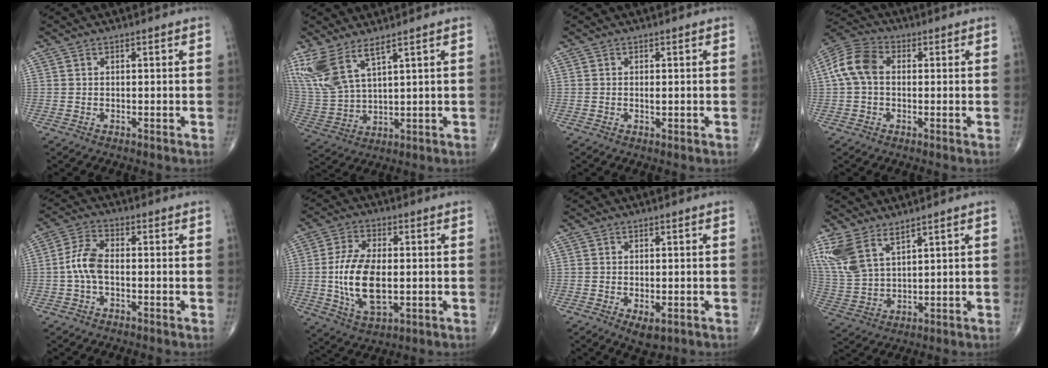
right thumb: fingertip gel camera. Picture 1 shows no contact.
{"total": 11.0, "force": [7.1, 3.6, 7.7], "torque": [-0.181, -0.029, 0.163]}
{"total": 1.5, "force": [0.0, 0.6, 1.4], "torque": [-0.025, -0.003, -0.001]}
{"total": 8.7, "force": [0.6, 6.1, 6.2], "torque": [-0.127, 0.028, 0.003]}
{"total": 6.0, "force": [-0.9, 3.1, 5.1], "torque": [-0.112, 0.019, -0.024]}
{"total": 13.4, "force": [-1.1, 6.8, 11.5], "torque": [-0.223, -0.004, -0.014]}
{"total": 3.6, "force": [-1.3, 1.8, 2.9], "torque": [-0.045, -0.007, -0.014]}
{"total": 9.7, "force": [6.4, 4.2, 6.0], "torque": [-0.135, -0.020, 0.146]}